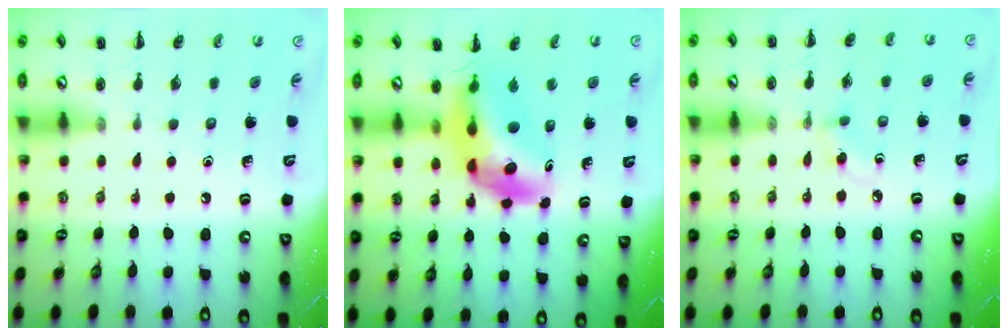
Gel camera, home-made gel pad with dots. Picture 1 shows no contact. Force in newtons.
{"total": 11.8, "press": 11.2, "slide": 3.7}
{"total": 2.9, "press": 2.6, "slide": 1.2}